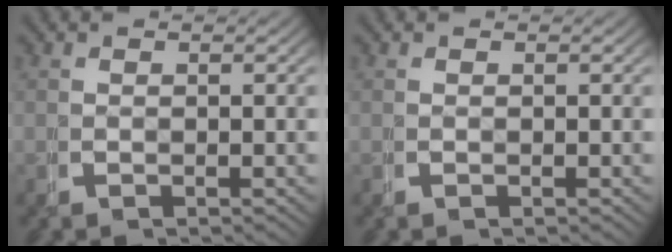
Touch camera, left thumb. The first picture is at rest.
{"total": 0.0}